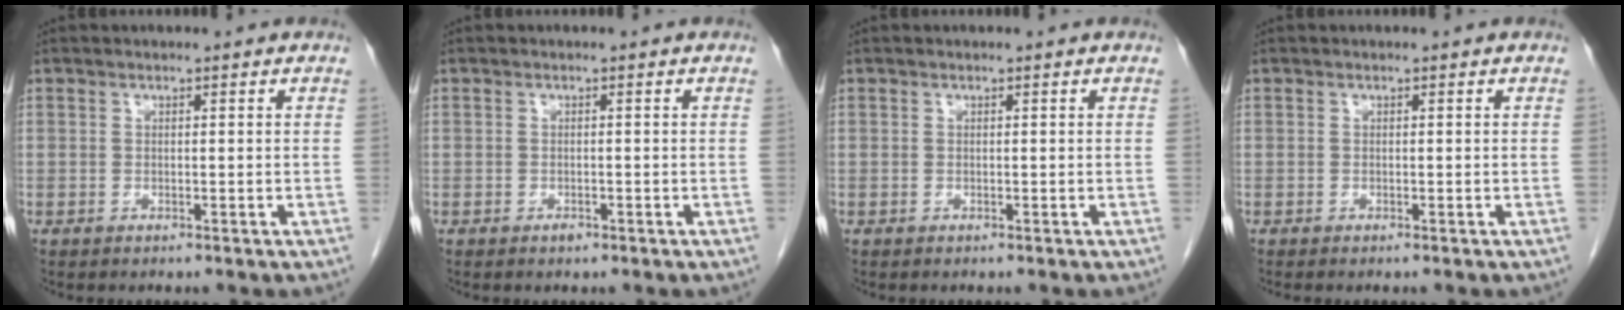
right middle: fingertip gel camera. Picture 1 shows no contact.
{"total": 0.8, "force": [-0.5, 0.4, 0.4], "torque": [-0.007, 0.001, -0.006]}
{"total": 0.0}
{"total": 0.0}